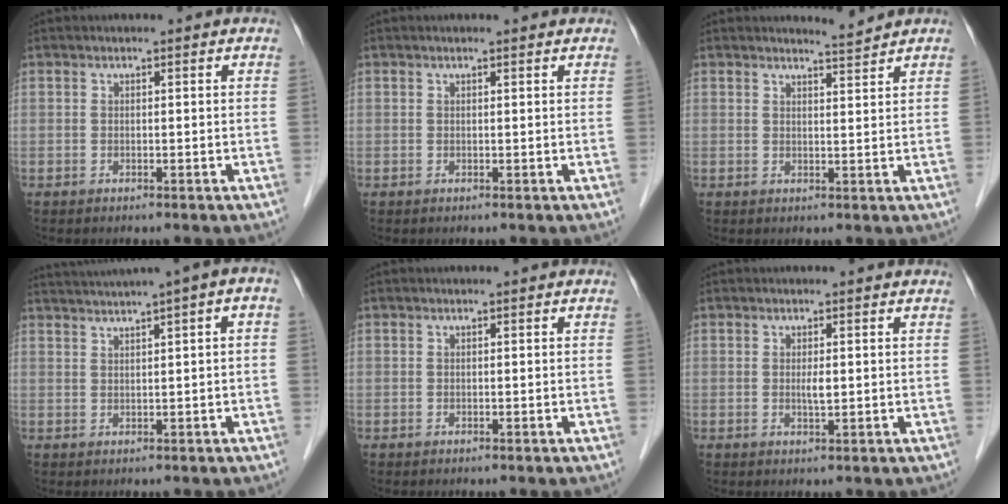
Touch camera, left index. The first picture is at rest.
{"total": 1.3, "force": [1.2, 0.1, 0.4], "torque": [-0.013, 0.009, 0.014]}
{"total": 2.1, "force": [2.0, -0.7, -0.3], "torque": [-0.009, -0.015, 0.037]}
{"total": 7.4, "force": [4.2, -0.2, 6.1], "torque": [-0.098, 0.041, 0.066]}
{"total": 0.0}
{"total": 1.4, "force": [0.2, 0.2, 1.4], "torque": [-0.028, -0.001, 0.005]}